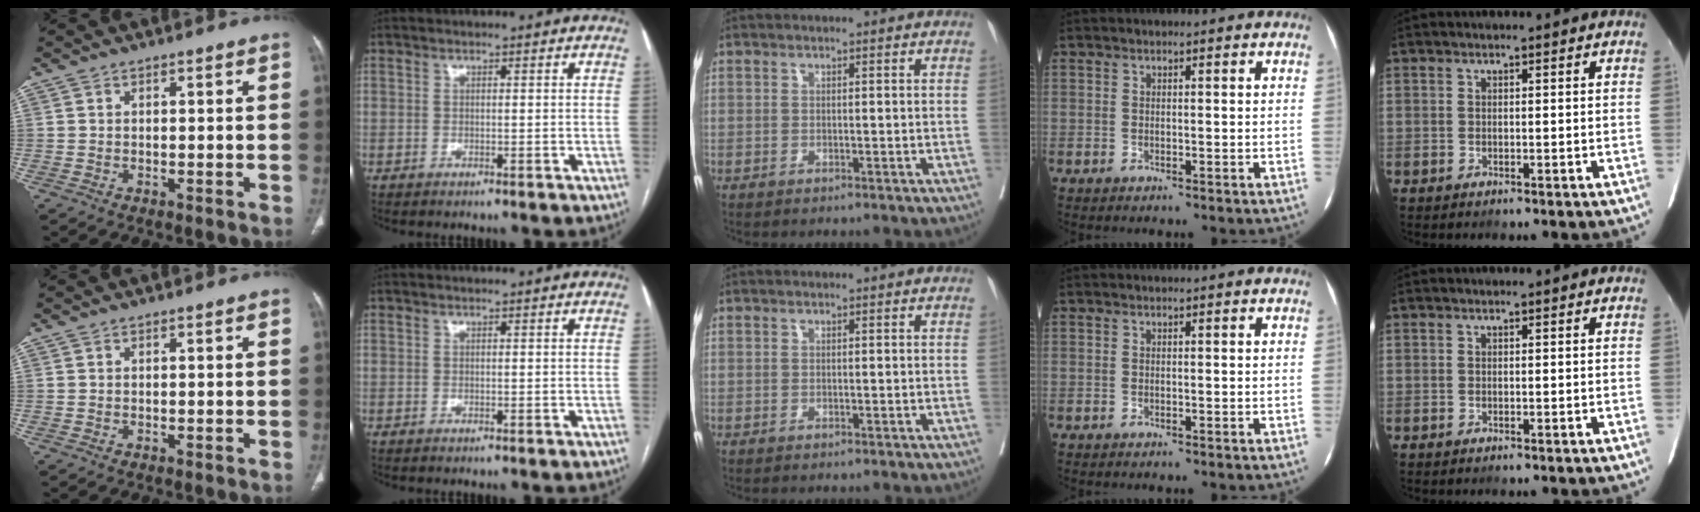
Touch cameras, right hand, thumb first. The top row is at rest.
{}